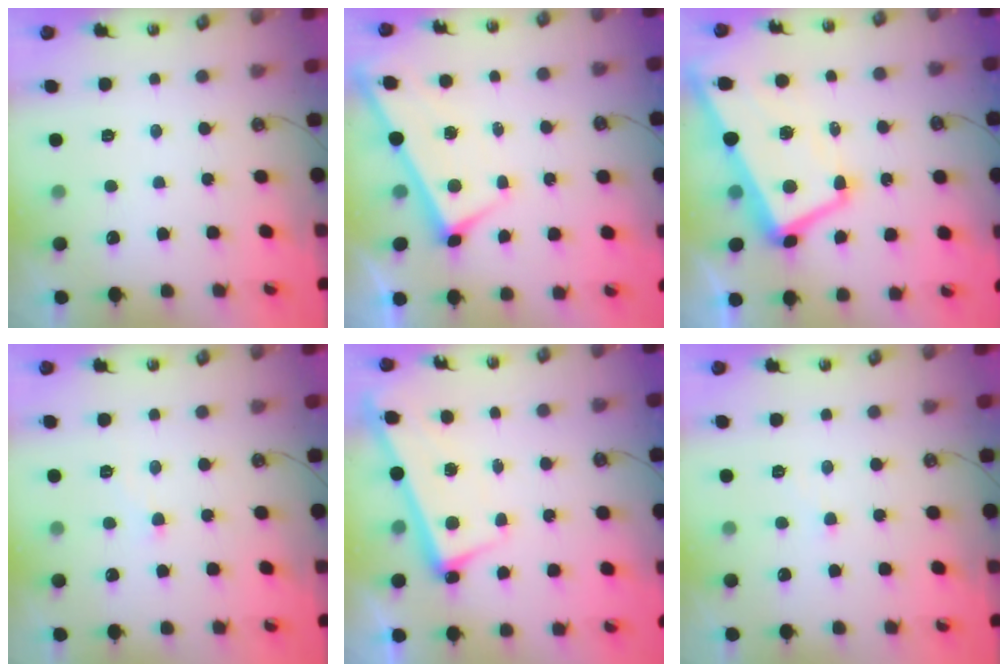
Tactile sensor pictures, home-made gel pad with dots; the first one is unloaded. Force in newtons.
{"total": 1.8, "press": 1.8, "slide": 0.1}
{"total": 4.4, "press": 4.2, "slide": 1.1}
{"total": 0.5, "press": 0.2, "slide": 0.5}
{"total": 2.5, "press": 2.4, "slide": 0.9}
{"total": 1.7, "press": 1.6, "slide": 0.1}